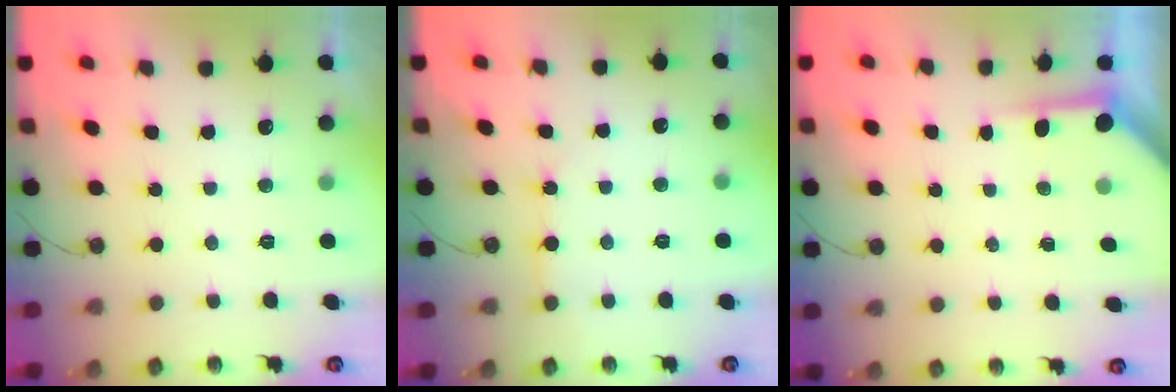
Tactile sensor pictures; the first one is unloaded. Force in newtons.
{"total": 3.6, "press": 3.5, "slide": 0.5}
{"total": 3.8, "press": 3.7, "slide": 0.4}